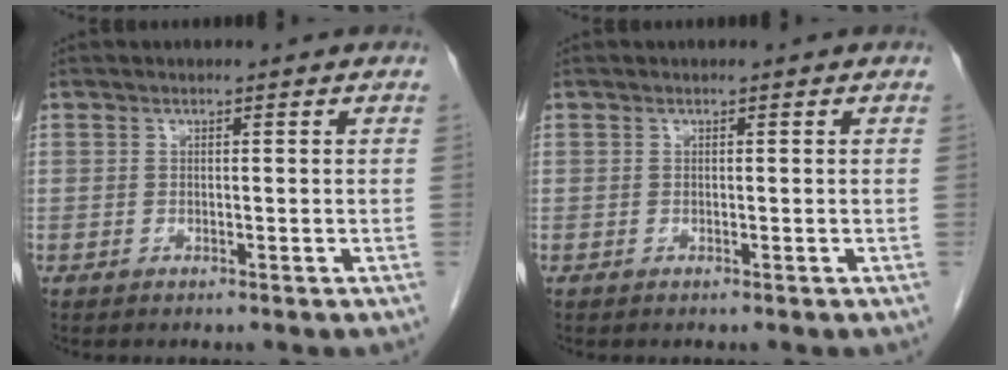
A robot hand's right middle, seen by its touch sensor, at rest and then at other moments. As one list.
[{"total": 0.0}]